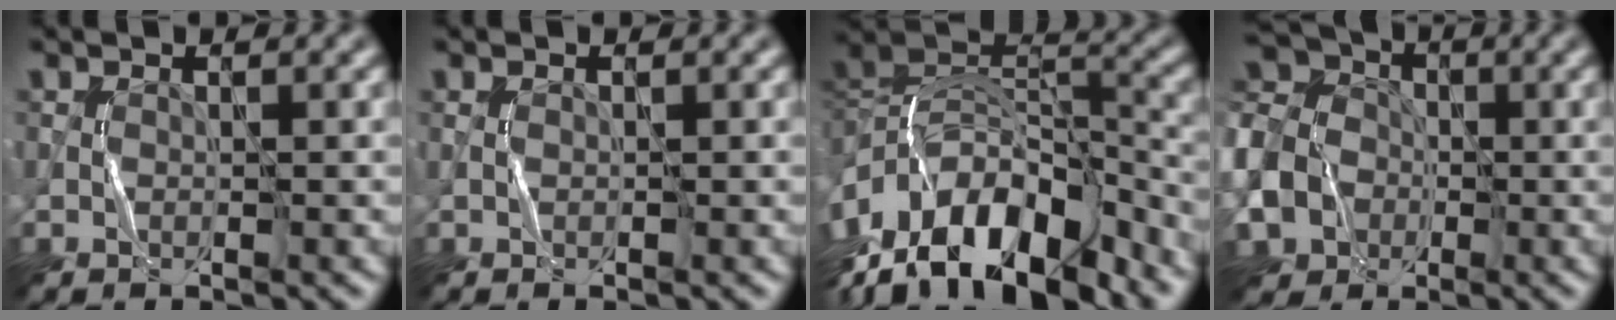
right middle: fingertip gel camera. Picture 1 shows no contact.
{"total": 0.8, "force": [0.1, 0.4, 0.7], "torque": [-0.016, 0.002, 0.001]}
{"total": 14.9, "force": [-8.6, 7.4, 9.7], "torque": [-0.198, 0.022, -0.146]}
{"total": 13.5, "force": [-5.3, 11.1, 5.5], "torque": [-0.148, -0.030, -0.113]}